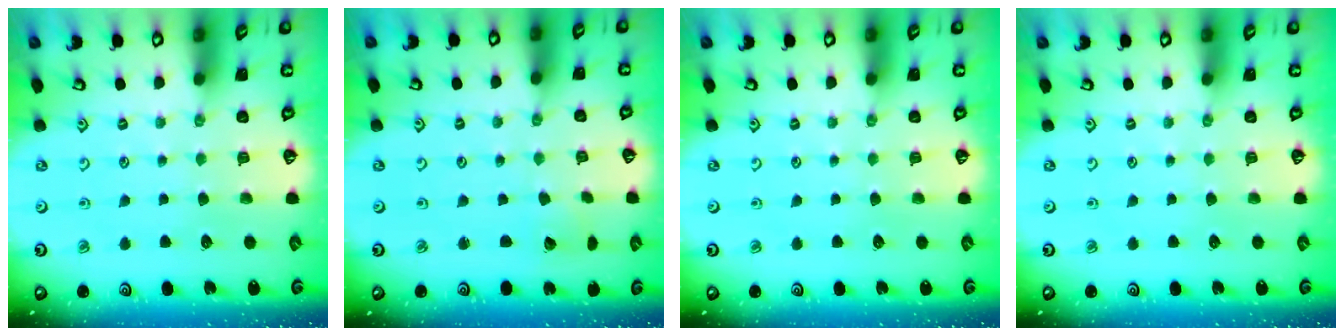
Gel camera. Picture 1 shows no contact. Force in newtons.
{"total": 2.6, "press": 2.6, "slide": 0.1}
{"total": 0.0}
{"total": 0.0}